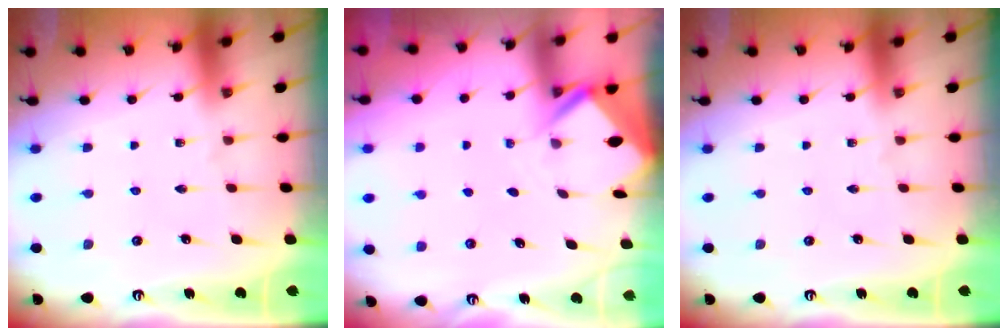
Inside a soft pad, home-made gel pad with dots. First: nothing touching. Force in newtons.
{"total": 2.3, "press": 2.3, "slide": 0.1}
{"total": 0.0}